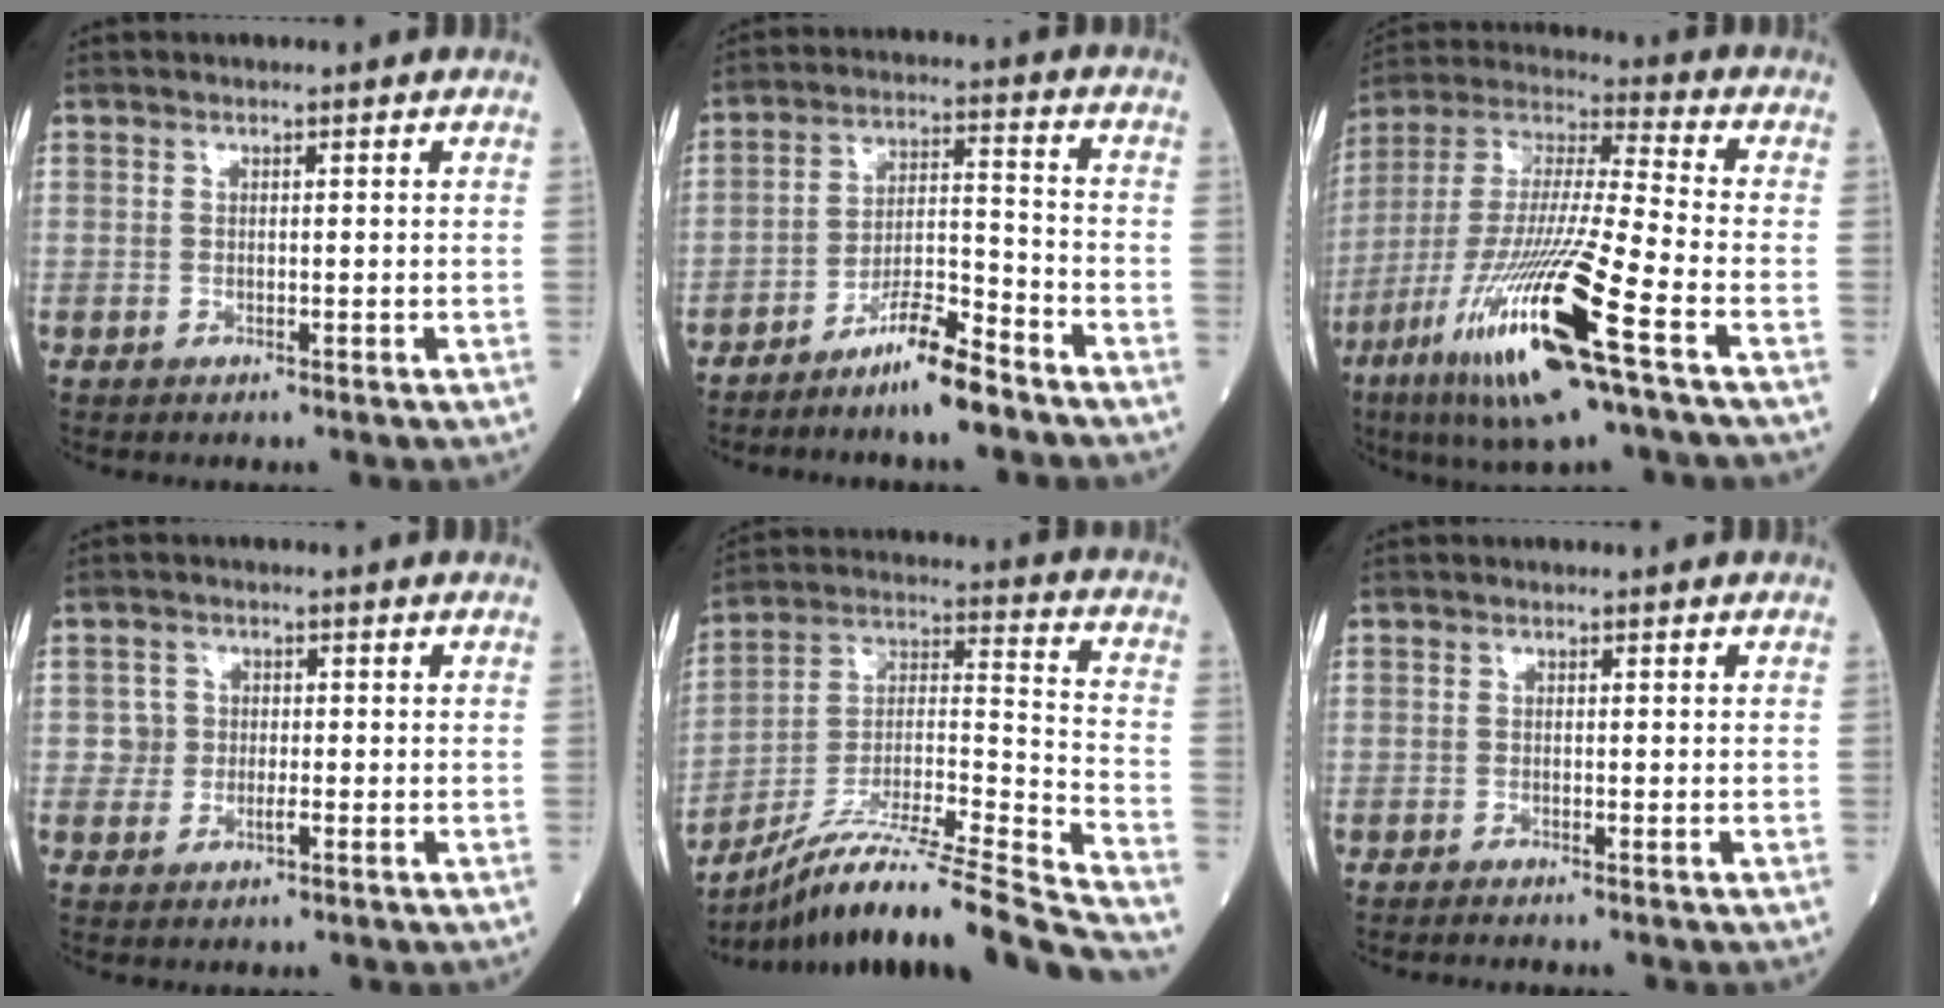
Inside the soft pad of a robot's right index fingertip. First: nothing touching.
{"total": 8.1, "force": [-6.4, 0.5, 4.9], "torque": [-0.087, -0.003, -0.120]}
{"total": 21.4, "force": [-9.9, 1.1, 18.9], "torque": [-0.399, -0.047, -0.187]}
{"total": 2.5, "force": [-0.5, 2.3, 0.8], "torque": [-0.009, 0.006, -0.010]}
{"total": 24.8, "force": [-21.5, -1.1, 12.2], "torque": [-0.172, -0.016, -0.359]}
{"total": 1.8, "force": [-1.7, -0.1, 0.8], "torque": [-0.017, -0.004, -0.021]}